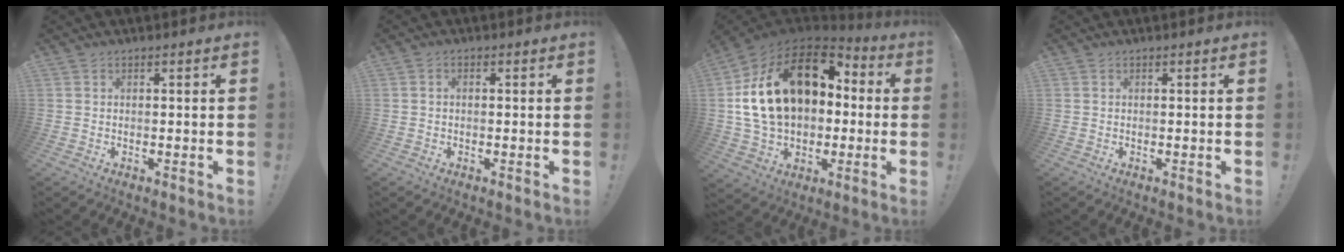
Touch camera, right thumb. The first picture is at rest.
{"total": 1.1, "force": [-0.4, 0.7, 0.7], "torque": [-0.014, 0.003, -0.007]}
{"total": 25.9, "force": [6.1, 17.2, 18.3], "torque": [-0.314, -0.012, 0.132]}
{"total": 0.0}